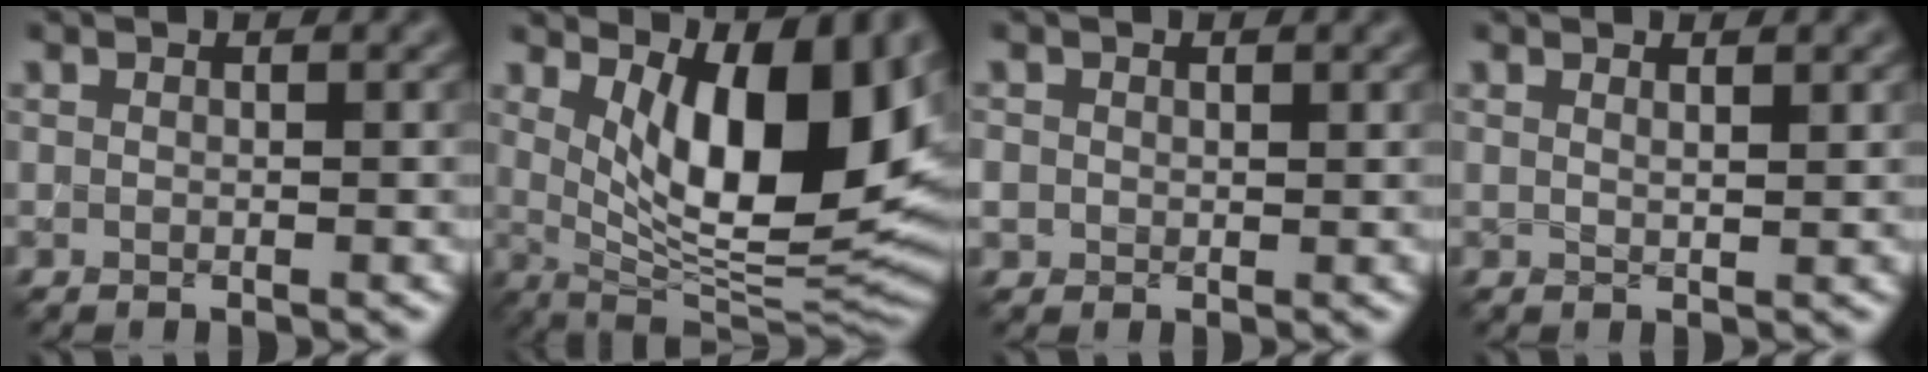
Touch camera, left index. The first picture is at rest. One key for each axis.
{"total": 12.0, "fx": 3.6, "fy": 4.7, "fz": 10.5, "tx": -0.144, "ty": -0.015, "tz": 0.064}
{"total": 1.6, "fx": 0.3, "fy": 1.5, "fz": 0.5, "tx": -0.009, "ty": -0.002, "tz": 0.008}
{"total": 0.9, "fx": 0.8, "fy": 0.1, "fz": 0.3, "tx": -0.002, "ty": 0.000, "tz": 0.013}